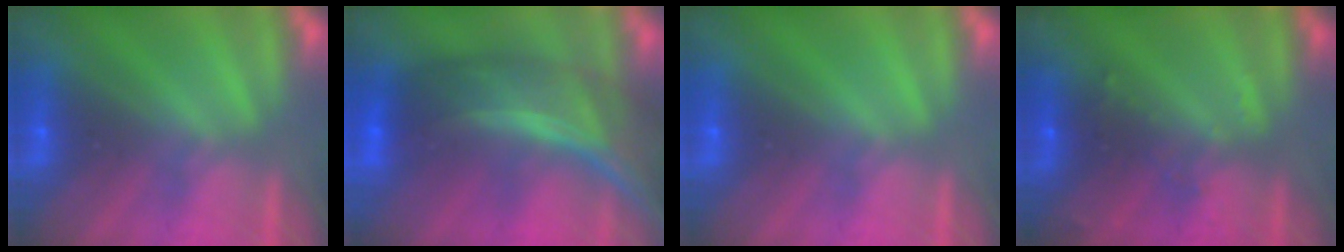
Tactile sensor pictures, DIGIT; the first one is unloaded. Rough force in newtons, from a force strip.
{"total": 7.5}
{"total": 0.0}
{"total": 2.9}